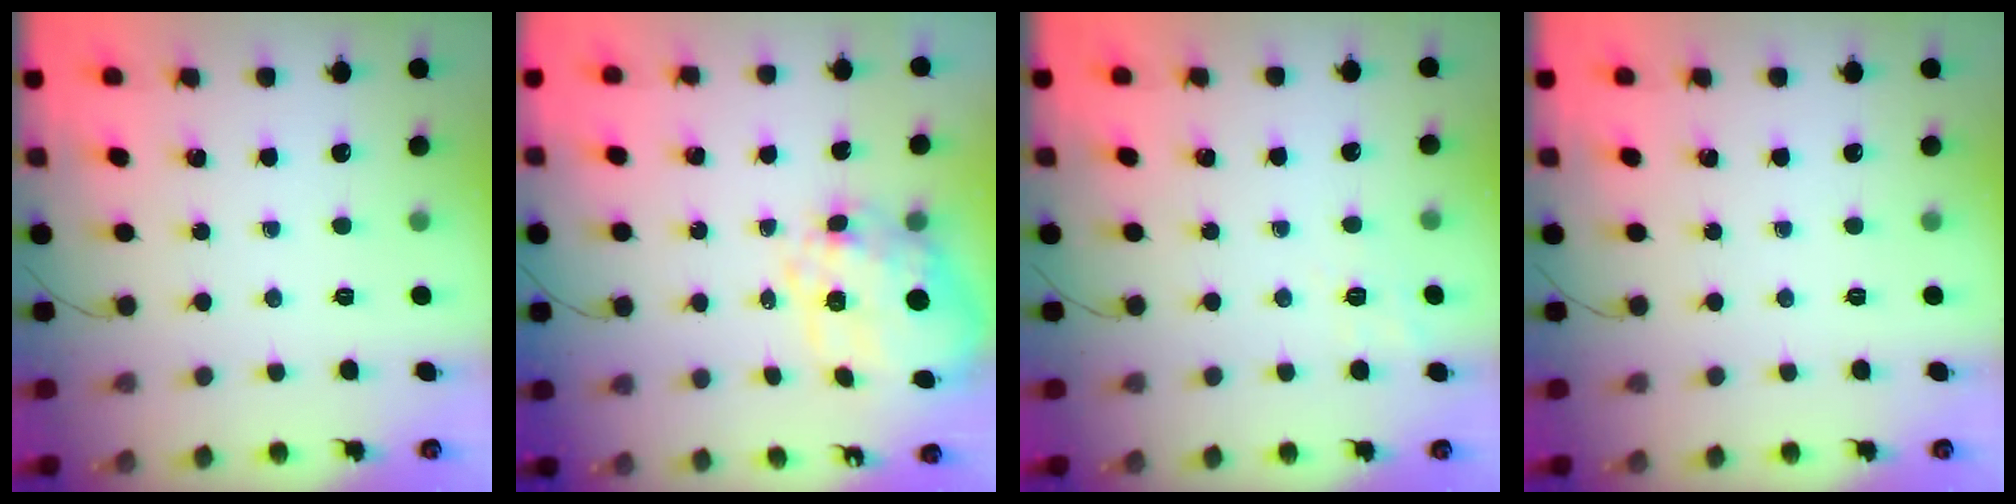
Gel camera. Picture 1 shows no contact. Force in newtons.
{"total": 13.7, "press": 13.5, "slide": 2.6}
{"total": 2.1, "press": 0.6, "slide": 2.0}
{"total": 0.0}